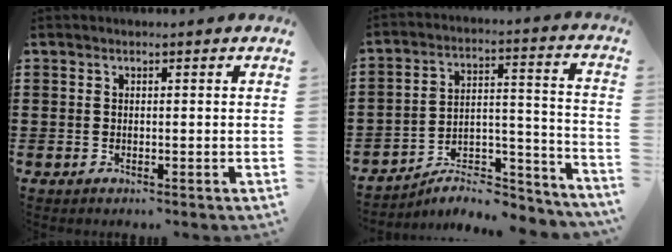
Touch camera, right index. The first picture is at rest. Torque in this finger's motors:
{"motor_torque": [0.16, 0.33, 0.28, 0.04]}